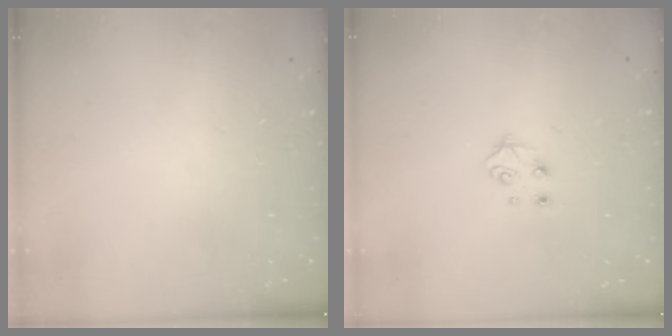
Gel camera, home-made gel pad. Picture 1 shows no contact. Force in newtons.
{"total": 5.0, "press": 4.9, "slide": 0.5}